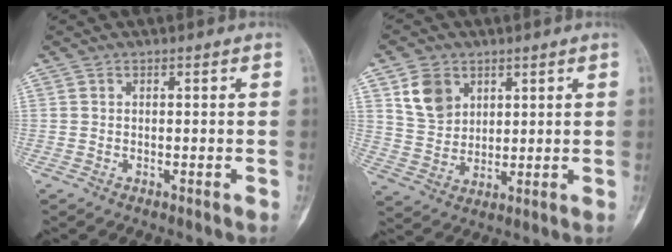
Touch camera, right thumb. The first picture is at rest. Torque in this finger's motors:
{"motor_torque": [-0.60, 1.02, -0.07, 0.05, 0.01]}